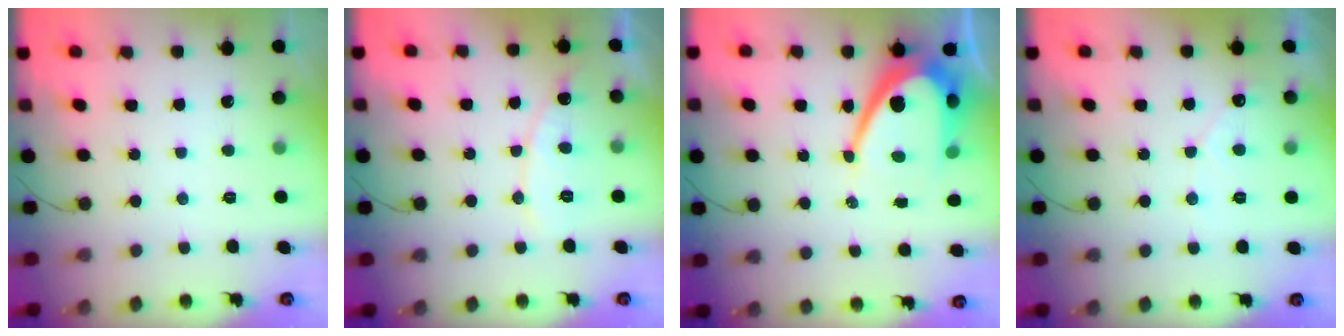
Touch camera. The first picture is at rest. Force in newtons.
{"total": 8.0, "press": 8.0, "slide": 0.7}
{"total": 14.9, "press": 14.9, "slide": 1.3}
{"total": 3.0, "press": 3.0, "slide": 0.1}